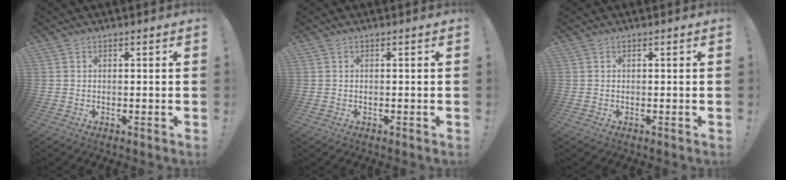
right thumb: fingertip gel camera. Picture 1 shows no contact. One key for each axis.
{"total": 0.0}
{"total": 0.0}